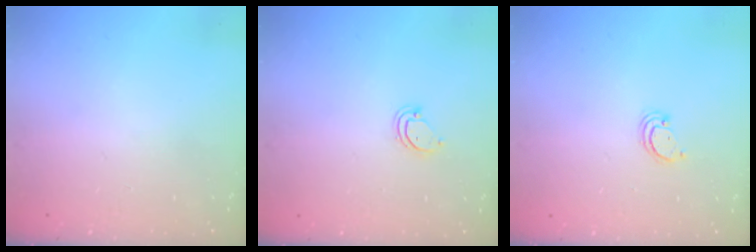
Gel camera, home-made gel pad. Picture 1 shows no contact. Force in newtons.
{"total": 3.6, "press": 3.6, "slide": 0.2}
{"total": 2.4, "press": 2.4, "slide": 0.2}